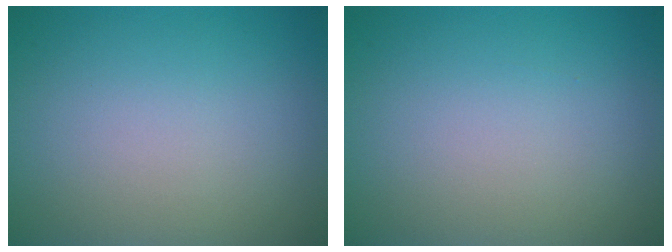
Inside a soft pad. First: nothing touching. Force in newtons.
{"total": 0.0}